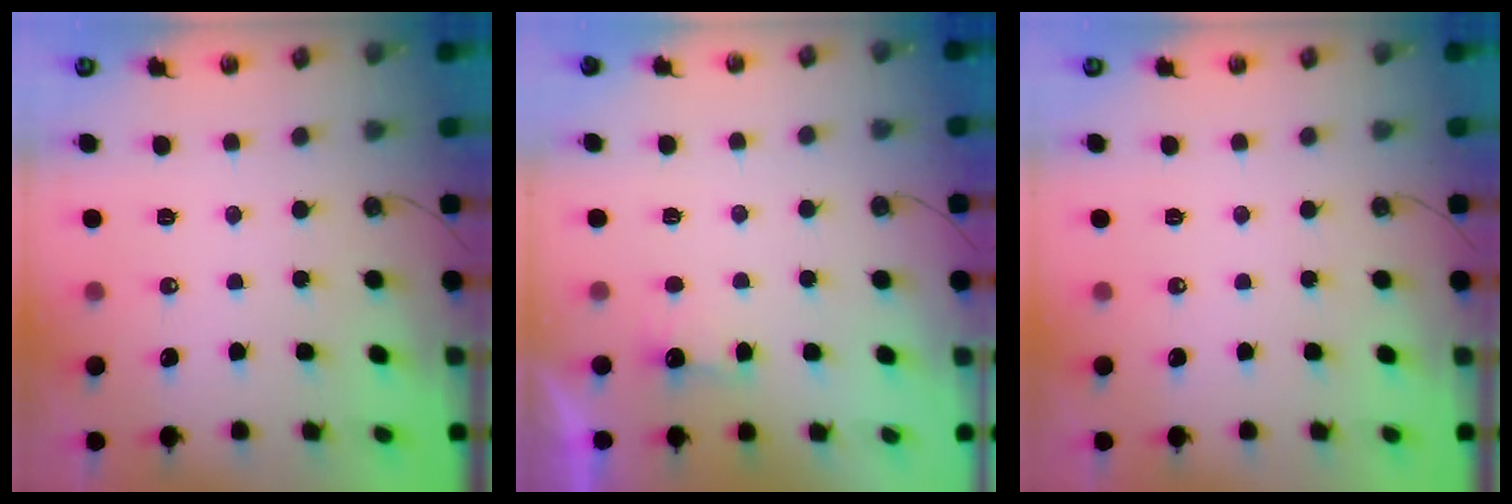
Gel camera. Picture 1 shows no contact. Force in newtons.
{"total": 2.3, "press": 2.2, "slide": 0.8}
{"total": 0.0}